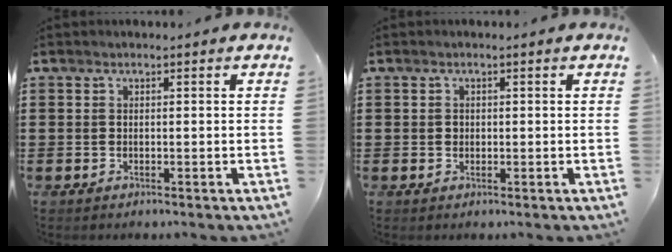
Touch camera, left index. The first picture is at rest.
{"total": 0.8, "force": [0.1, 0.7, 0.3], "torque": [-0.008, 0.005, 0.002]}